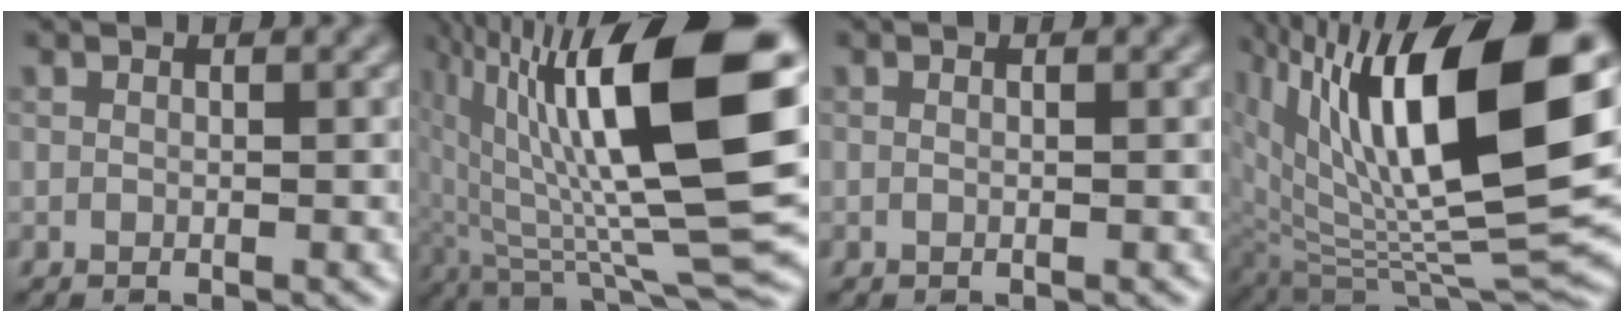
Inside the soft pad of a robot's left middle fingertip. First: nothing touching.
{"total": 16.7, "force": [3.3, 5.0, 15.6], "torque": [-0.260, 0.008, 0.059]}
{"total": 0.7, "force": [0.2, 0.3, 0.6], "torque": [-0.006, -0.007, -0.003]}
{"total": 16.8, "force": [5.6, 6.2, 14.6], "torque": [-0.234, -0.003, 0.101]}